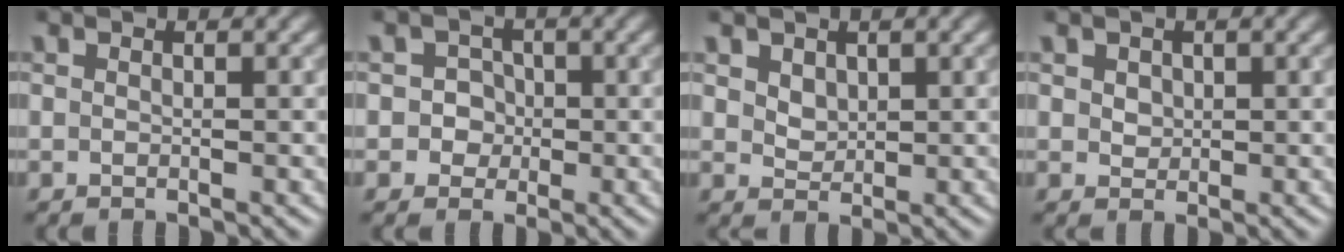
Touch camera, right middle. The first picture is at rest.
{"total": 2.4, "force": [-0.1, 2.3, 0.6], "torque": [0.016, 0.007, -0.011]}
{"total": 1.6, "force": [0.8, 1.1, 0.7], "torque": [-0.015, -0.003, 0.017]}
{"total": 1.2, "force": [0.4, 1.0, 0.5], "torque": [-0.008, 0.001, 0.009]}